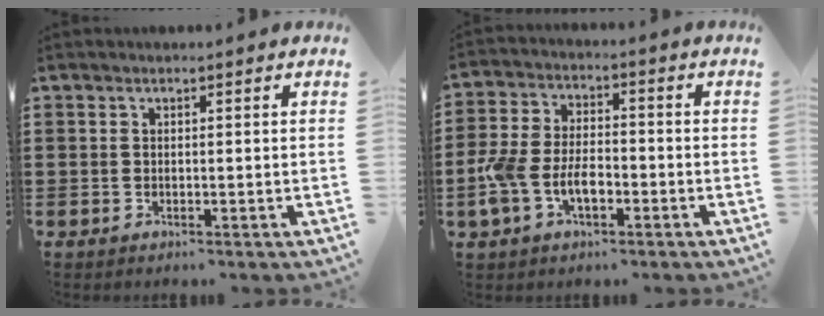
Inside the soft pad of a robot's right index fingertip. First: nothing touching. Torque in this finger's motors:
{"motor_torque": [0.55, -0.40, 0.66, 0.20]}